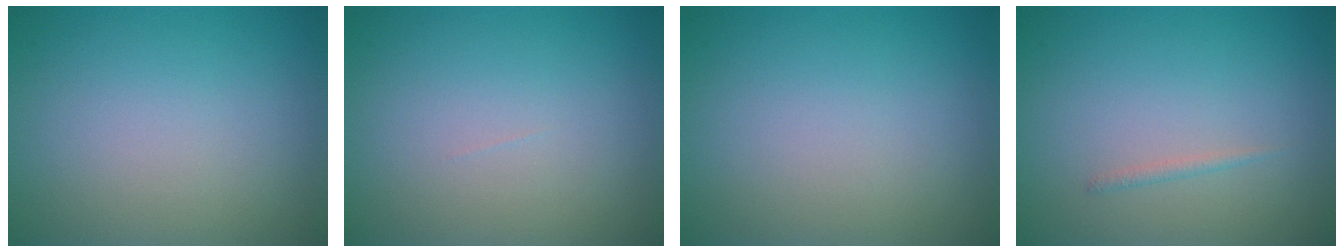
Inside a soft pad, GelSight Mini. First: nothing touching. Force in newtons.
{"total": 0.0}
{"total": 0.0}
{"total": 0.6, "press": 0.6, "slide": 0.1}